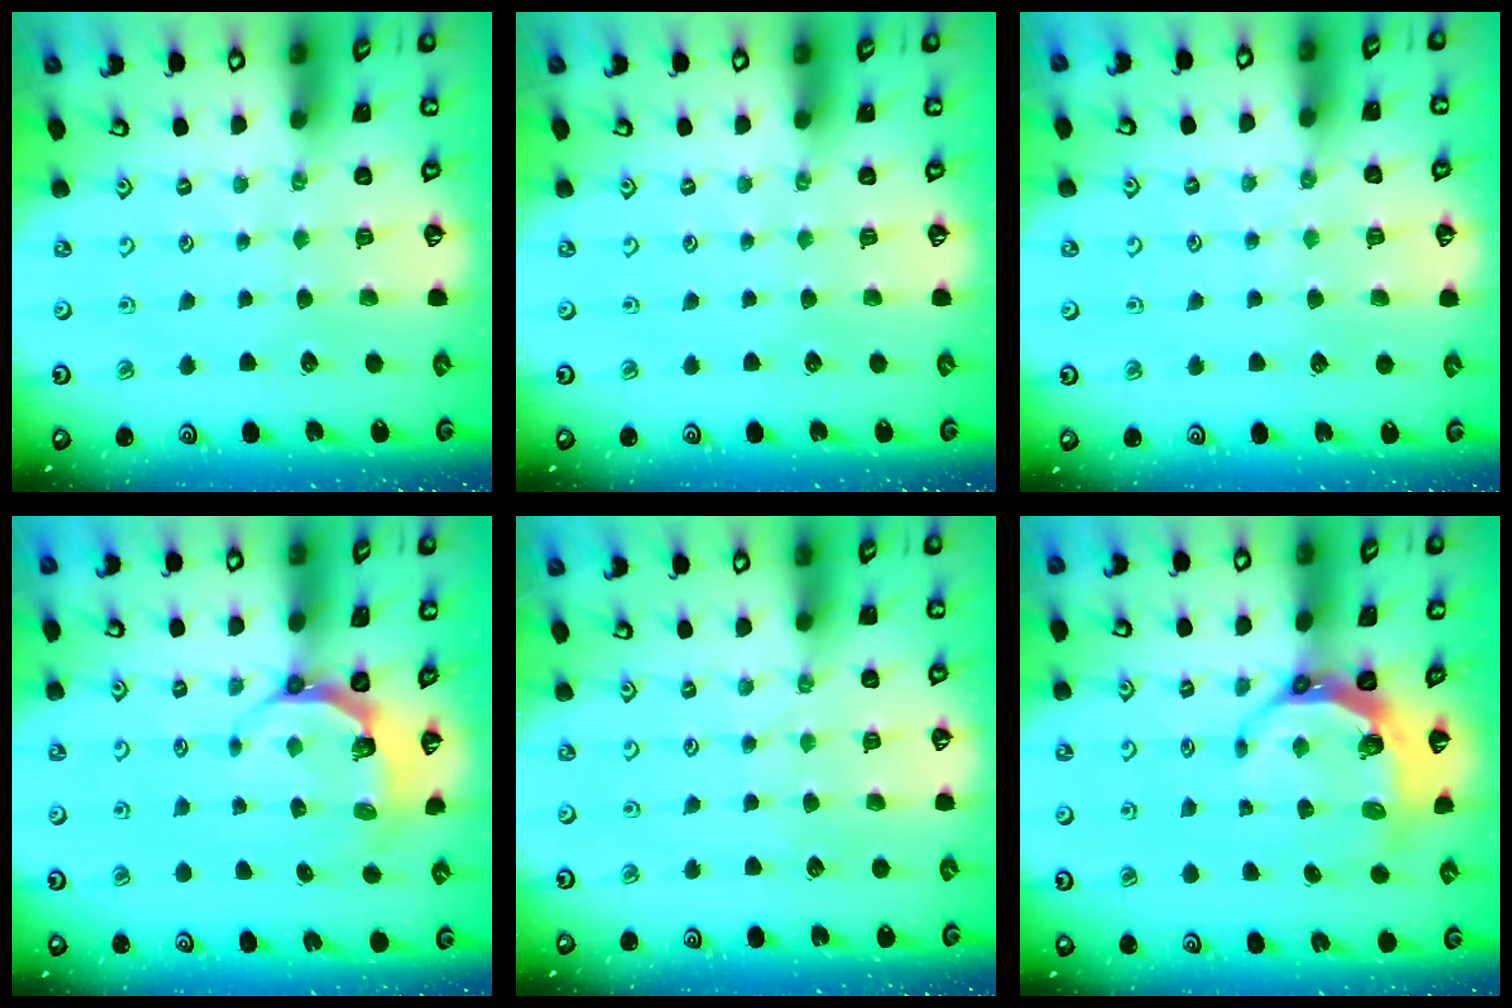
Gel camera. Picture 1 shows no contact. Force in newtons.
{"total": 0.0}
{"total": 5.7, "press": 5.7, "slide": 0.6}
{"total": 5.6, "press": 4.5, "slide": 3.3}
{"total": 3.9, "press": 3.9, "slide": 0.6}
{"total": 7.4, "press": 6.7, "slide": 3.1}